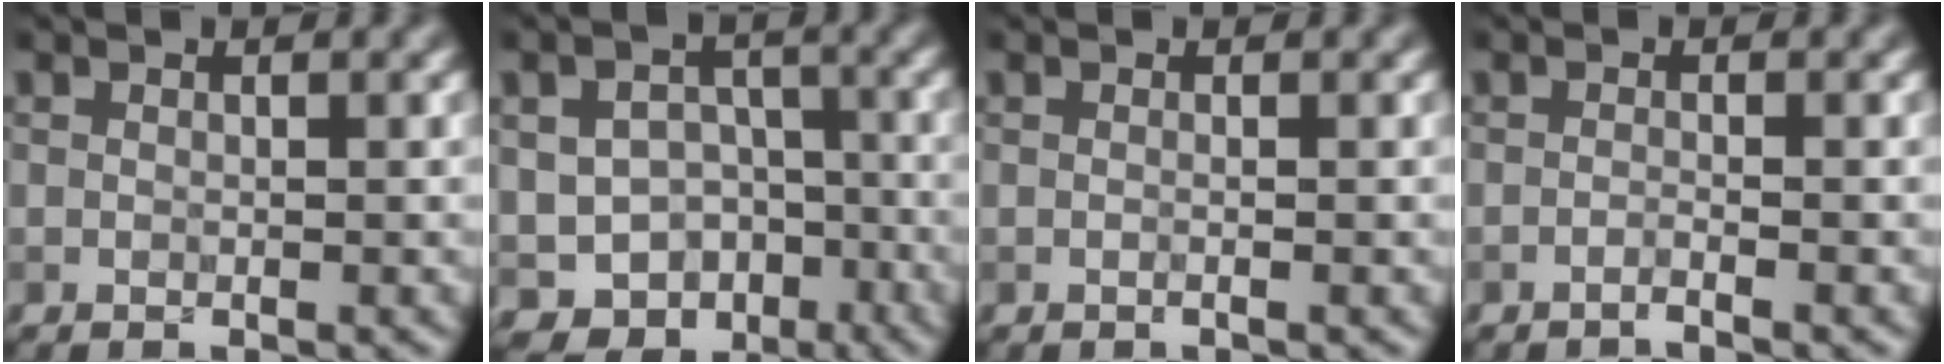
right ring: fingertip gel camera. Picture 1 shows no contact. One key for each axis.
{"total": 8.8, "fx": -4.3, "fy": 6.9, "fz": 3.2, "tx": -0.029, "ty": -0.014, "tz": -0.059}
{"total": 0.9, "fx": 0.1, "fy": 0.4, "fz": 0.8, "tx": 0.002, "ty": -0.013, "tz": -0.011}
{"total": 0.9, "fx": -0.7, "fy": 0.1, "fz": 0.7, "tx": -0.006, "ty": -0.001, "tz": -0.020}